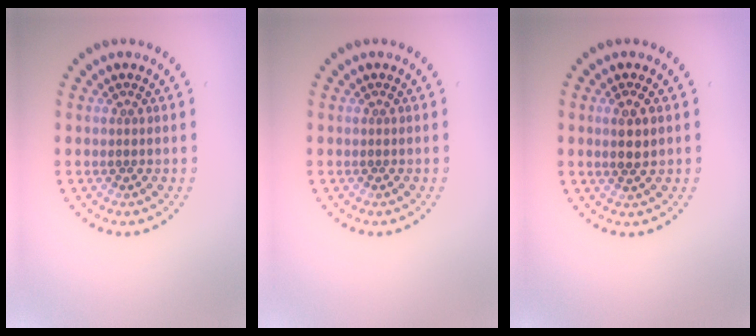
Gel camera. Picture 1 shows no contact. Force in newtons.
{"total": 0.0}
{"total": 1.5, "press": 1.4, "slide": 0.4}